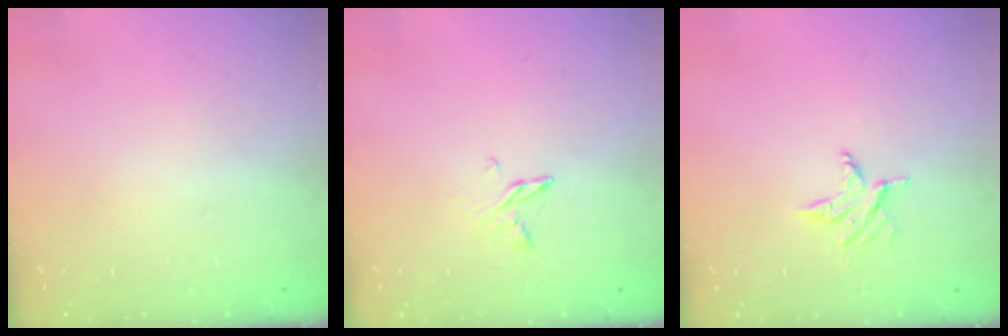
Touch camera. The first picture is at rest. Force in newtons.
{"total": 3.2, "press": 3.2, "slide": 0.3}
{"total": 3.4, "press": 3.3, "slide": 0.4}